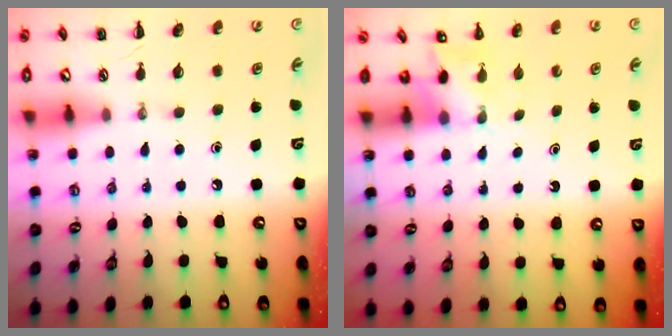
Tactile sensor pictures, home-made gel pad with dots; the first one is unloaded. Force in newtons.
{"total": 3.0, "press": 2.8, "slide": 1.0}